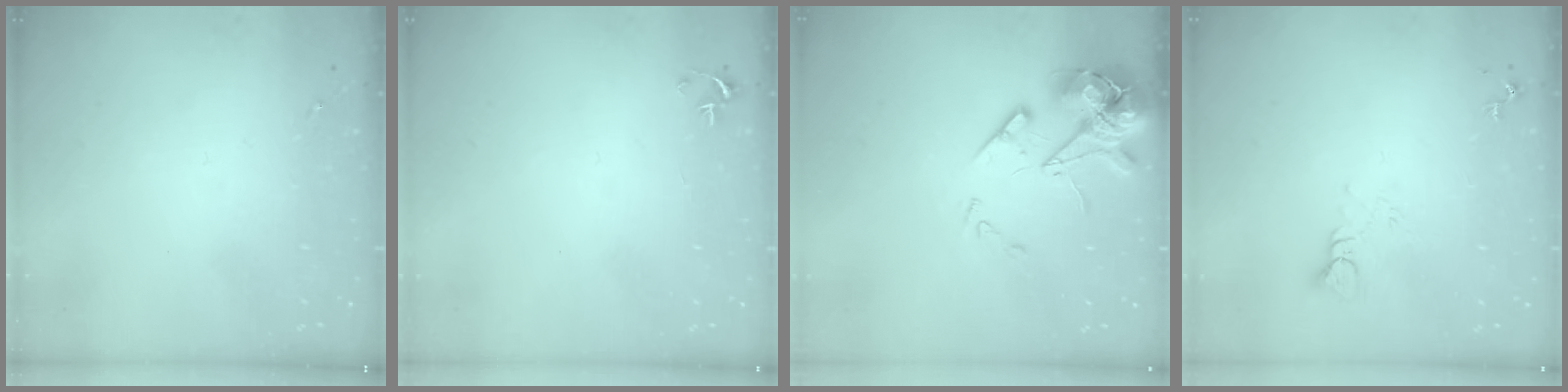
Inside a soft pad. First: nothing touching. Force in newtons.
{"total": 2.5, "press": 2.5, "slide": 0.2}
{"total": 13.7, "press": 13.5, "slide": 2.2}
{"total": 5.1, "press": 5.1, "slide": 0.5}